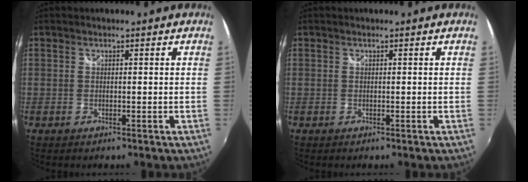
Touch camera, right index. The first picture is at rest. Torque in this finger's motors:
{"motor_torque": [-0.08, 0.08, 0.00, 0.00]}